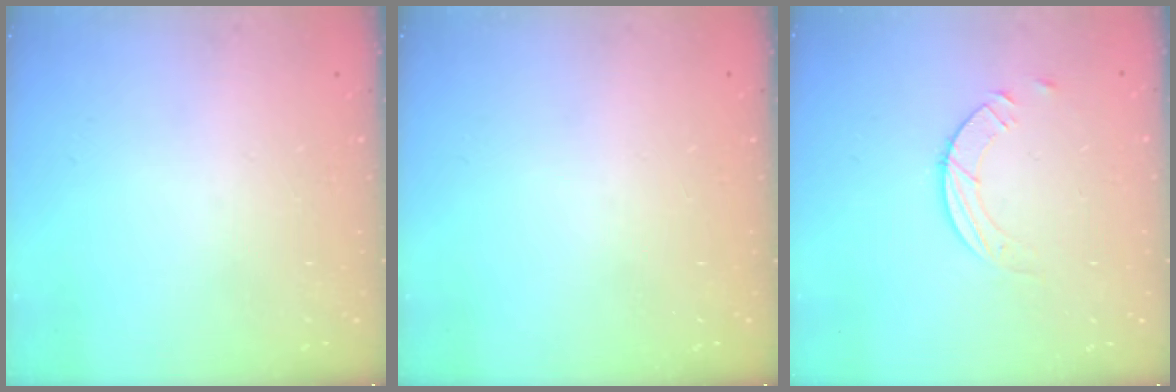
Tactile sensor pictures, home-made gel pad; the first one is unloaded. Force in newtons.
{"total": 0.0}
{"total": 6.0, "press": 6.0, "slide": 0.6}